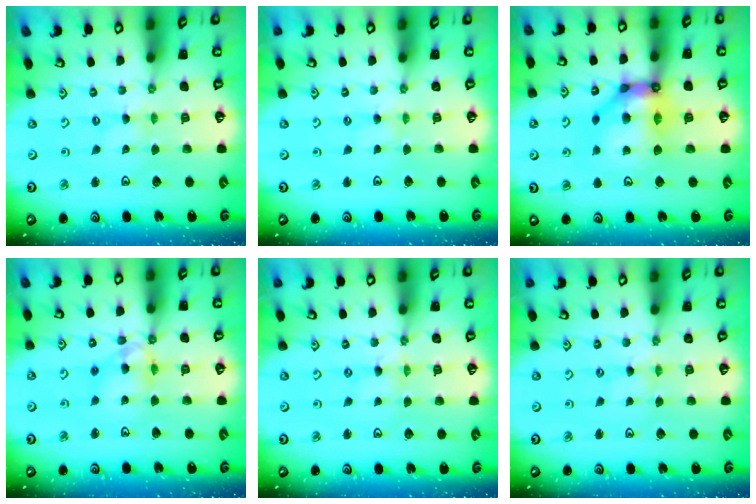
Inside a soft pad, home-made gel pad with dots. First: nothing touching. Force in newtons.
{"total": 1.4, "press": 1.3, "slide": 0.4}
{"total": 12.7, "press": 12.5, "slide": 2.1}
{"total": 10.9, "press": 10.9, "slide": 0.8}
{"total": 0.0}
{"total": 0.0}